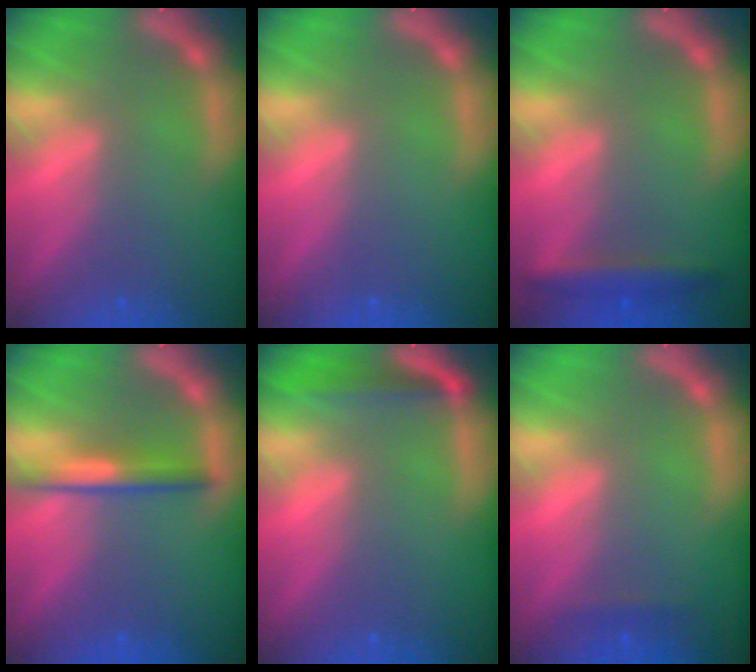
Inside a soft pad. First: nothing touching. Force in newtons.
{"total": 0.0}
{"total": 2.9}
{"total": 3.0}
{"total": 3.0}
{"total": 0.9}